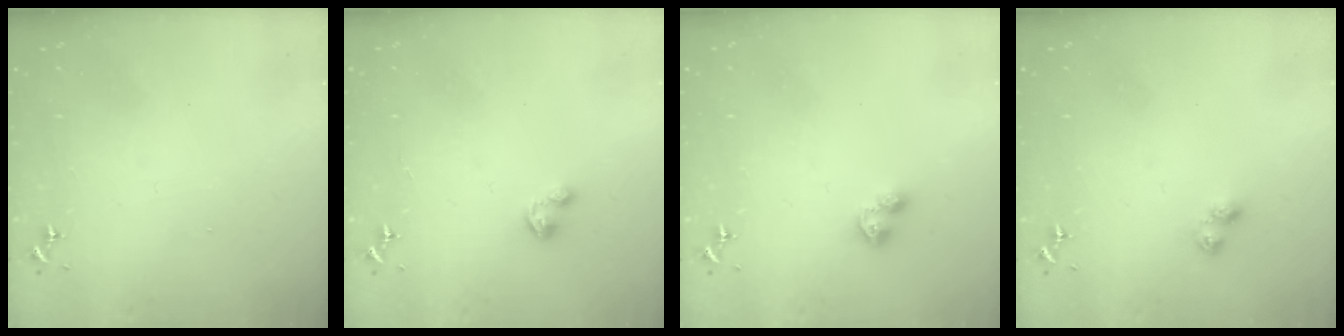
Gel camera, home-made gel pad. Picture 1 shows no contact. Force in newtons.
{"total": 1.9, "press": 1.9, "slide": 0.3}
{"total": 6.6, "press": 6.6, "slide": 0.7}
{"total": 4.5, "press": 4.4, "slide": 0.6}